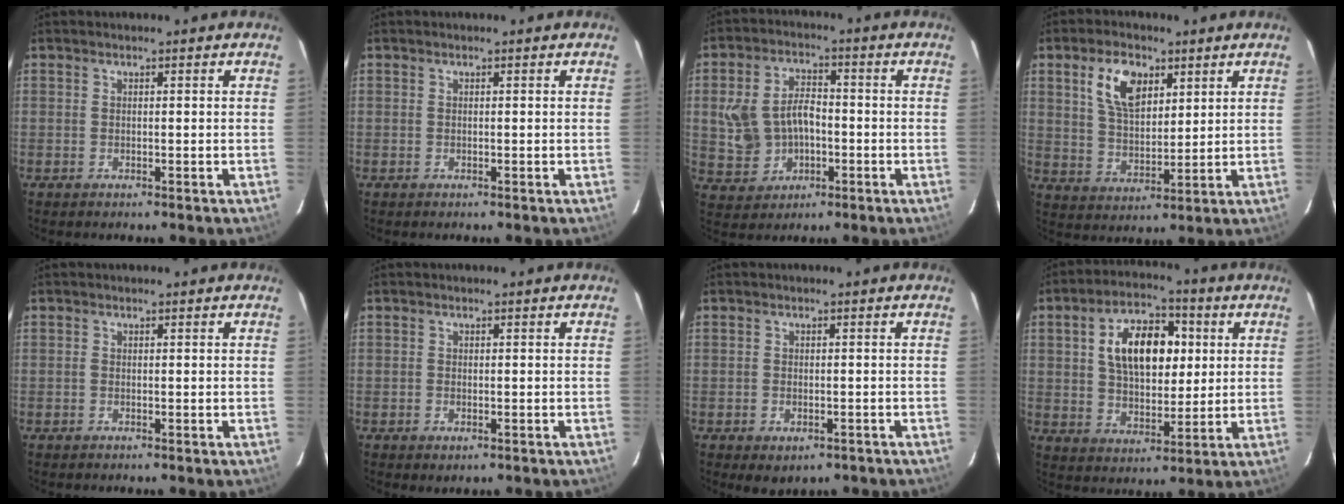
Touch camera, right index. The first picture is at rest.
{"total": 0.0}
{"total": 10.1, "force": [-1.2, 7.5, 6.6], "torque": [-0.151, 0.017, -0.003]}
{"total": 9.8, "force": [4.5, 5.5, 6.8], "torque": [-0.126, 0.013, 0.088]}
{"total": 0.0}
{"total": 1.4, "force": [-0.6, 0.9, 0.8], "torque": [-0.013, -0.003, -0.008]}
{"total": 4.1, "force": [-2.3, 2.5, 2.3], "torque": [-0.046, -0.010, -0.024]}
{"total": 13.9, "force": [3.2, 8.0, 10.9], "torque": [-0.185, 0.029, 0.058]}